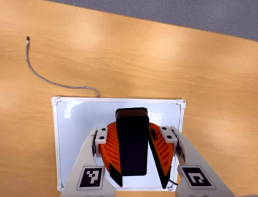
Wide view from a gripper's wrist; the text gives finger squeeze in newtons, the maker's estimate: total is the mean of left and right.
{"total": 8.8, "left": 9.0, "right": 8.5}